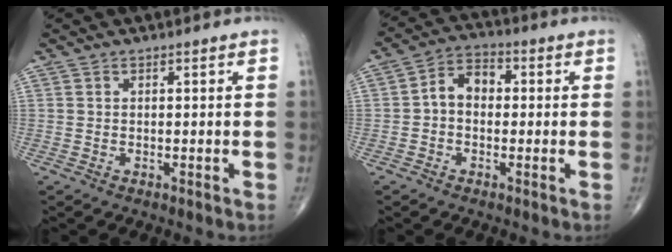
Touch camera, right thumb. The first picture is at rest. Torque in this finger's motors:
{"motor_torque": [0.13, 0.12, 0.47, -0.03, 0.04]}